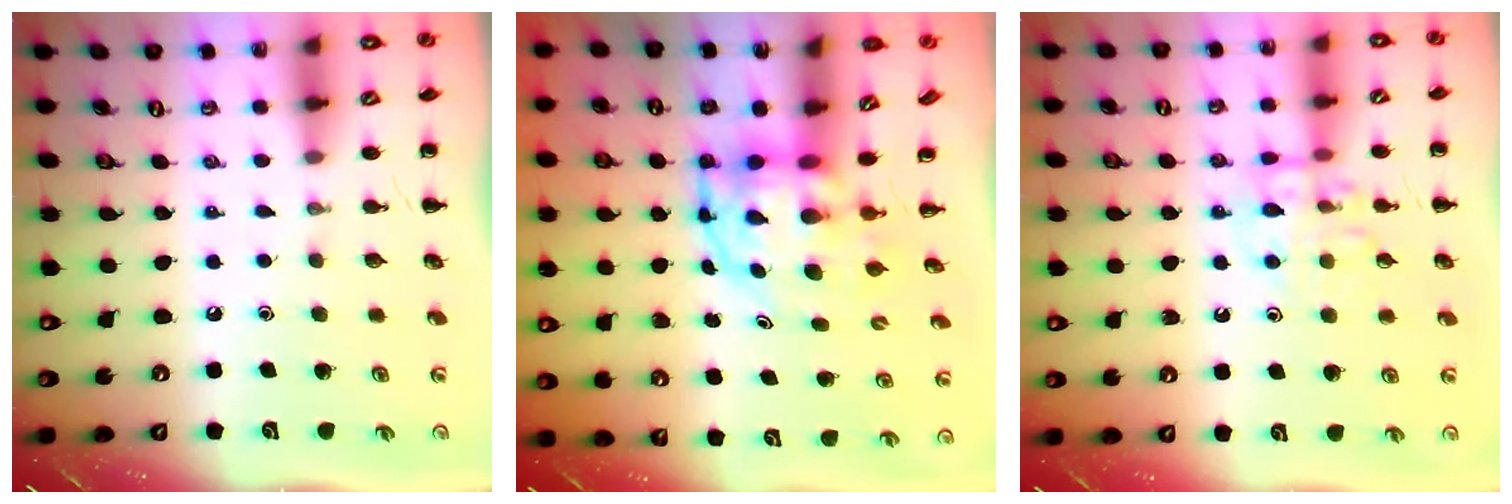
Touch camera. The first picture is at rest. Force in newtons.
{"total": 5.2, "press": 5.0, "slide": 1.1}
{"total": 11.5, "press": 11.4, "slide": 0.9}